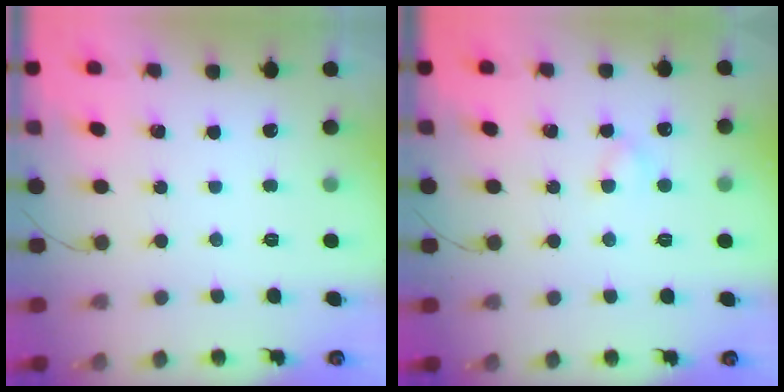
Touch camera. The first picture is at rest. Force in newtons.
{"total": 3.1, "press": 2.8, "slide": 1.2}